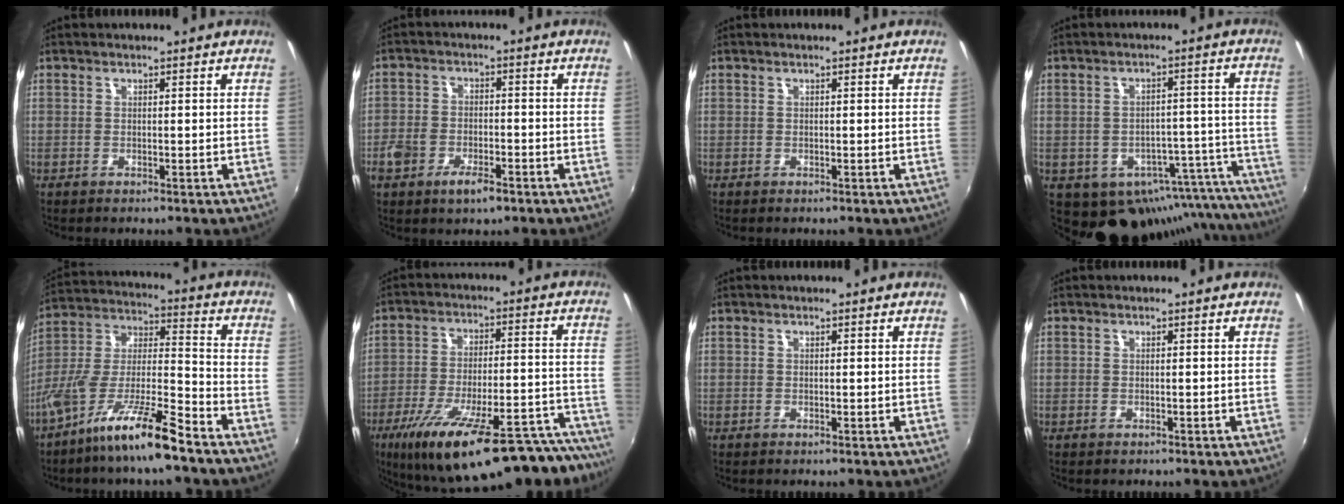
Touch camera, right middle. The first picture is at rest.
{"total": 7.0, "force": [-4.2, 3.2, 4.6], "torque": [-0.104, -0.009, -0.078]}
{"total": 0.0}
{"total": 18.4, "force": [-13.4, 9.9, 7.8], "torque": [-0.105, 0.018, -0.149]}
{"total": 15.2, "force": [-10.7, 1.6, 10.8], "torque": [-0.203, -0.009, -0.201]}
{"total": 31.1, "force": [-24.9, 7.3, 17.1], "torque": [-0.256, -0.036, -0.343]}
{"total": 0.0}
{"total": 0.0}